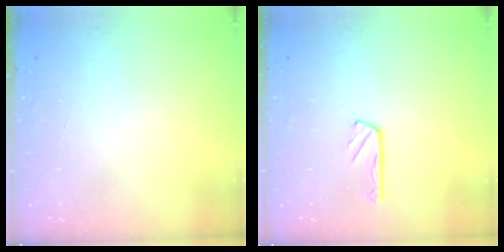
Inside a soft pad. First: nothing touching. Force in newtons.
{"total": 2.9, "press": 2.9, "slide": 0.5}